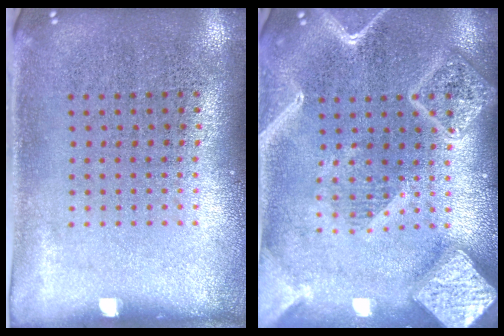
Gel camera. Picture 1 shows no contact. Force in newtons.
{"total": 4.1, "press": 4.1, "slide": 0.5}